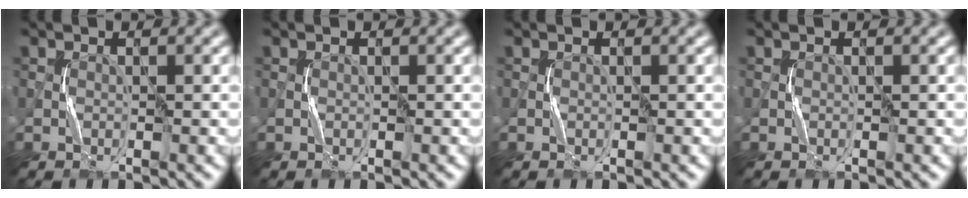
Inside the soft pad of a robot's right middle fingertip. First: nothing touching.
{"total": 0.0}
{"total": 0.0}
{"total": 0.0}